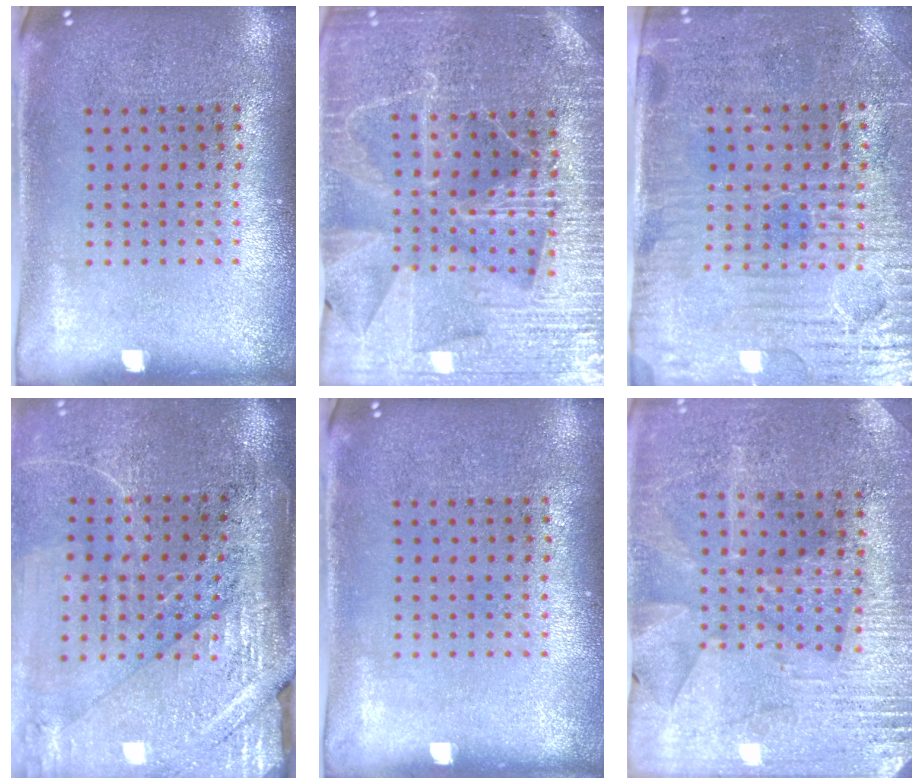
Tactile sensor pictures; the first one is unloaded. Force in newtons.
{"total": 4.2, "press": 3.9, "slide": 1.3}
{"total": 3.8, "press": 3.6, "slide": 1.4}
{"total": 4.2, "press": 3.6, "slide": 2.1}
{"total": 0.0}
{"total": 2.8, "press": 2.7, "slide": 0.6}